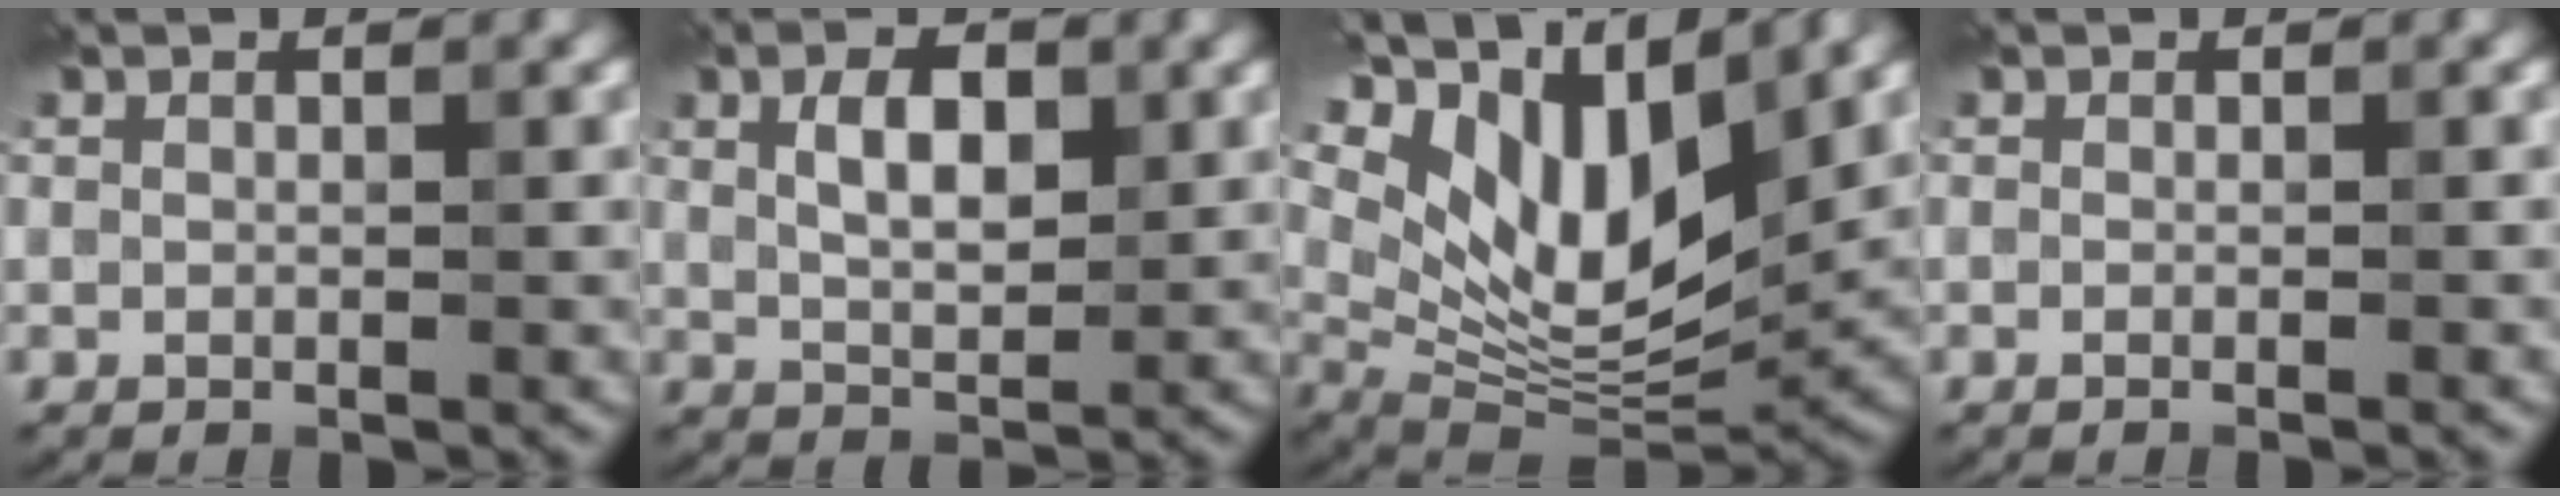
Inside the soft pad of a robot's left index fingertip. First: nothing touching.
{"total": 4.0, "force": [1.0, 2.0, 3.3], "torque": [-0.067, 0.004, 0.021]}
{"total": 12.1, "force": [6.3, 5.2, 8.9], "torque": [-0.157, -0.002, 0.122]}
{"total": 0.9, "force": [-0.4, 0.3, 0.8], "torque": [-0.009, -0.006, -0.012]}